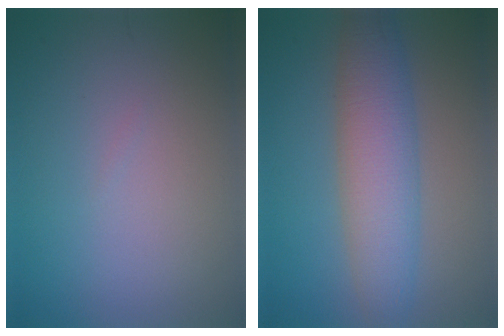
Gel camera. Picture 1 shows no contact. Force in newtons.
{"total": 6.3, "press": 6.3, "slide": 0.3}